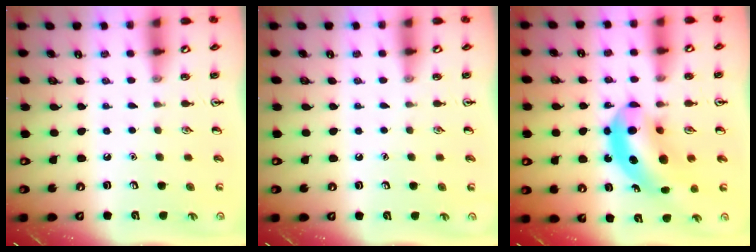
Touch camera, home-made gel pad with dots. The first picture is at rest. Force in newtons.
{"total": 0.0}
{"total": 11.7, "press": 11.0, "slide": 4.0}